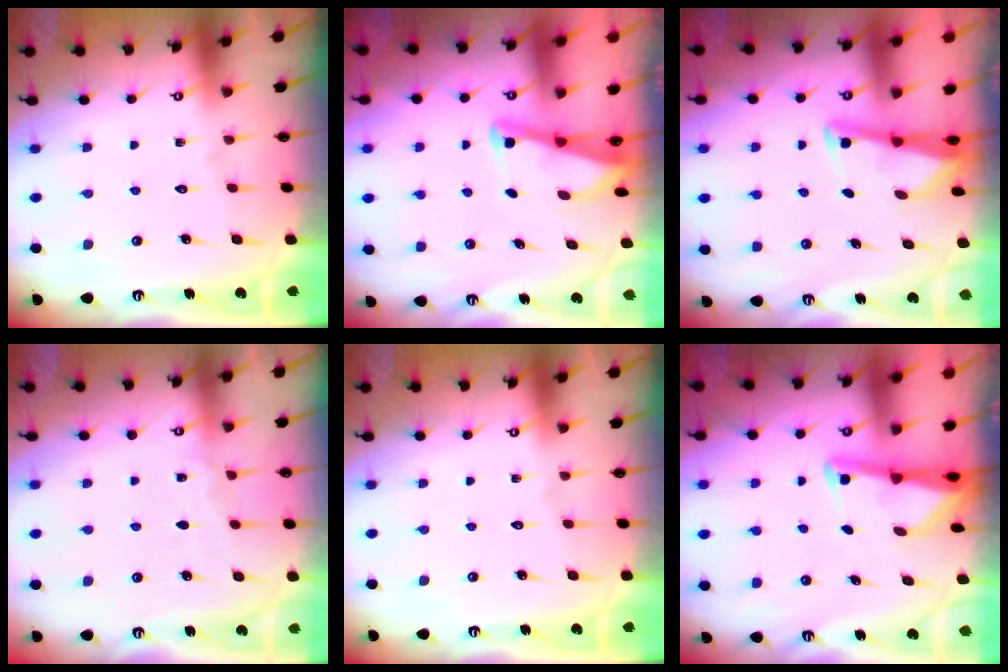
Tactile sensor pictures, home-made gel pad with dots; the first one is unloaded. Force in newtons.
{"total": 2.7, "press": 2.7, "slide": 0.4}
{"total": 2.7, "press": 2.7, "slide": 0.2}
{"total": 2.8, "press": 2.8, "slide": 0.3}
{"total": 0.0}
{"total": 3.0, "press": 3.0, "slide": 0.3}